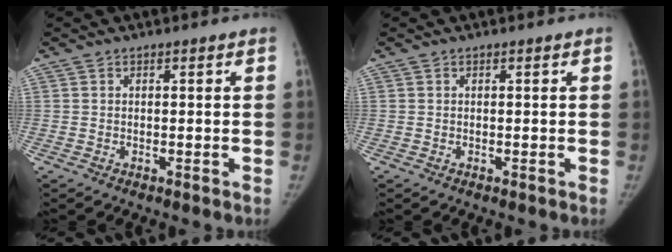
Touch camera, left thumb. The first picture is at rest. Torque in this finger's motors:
{"motor_torque": [0.06, -0.01, 0.33, 0.19, 0.01]}